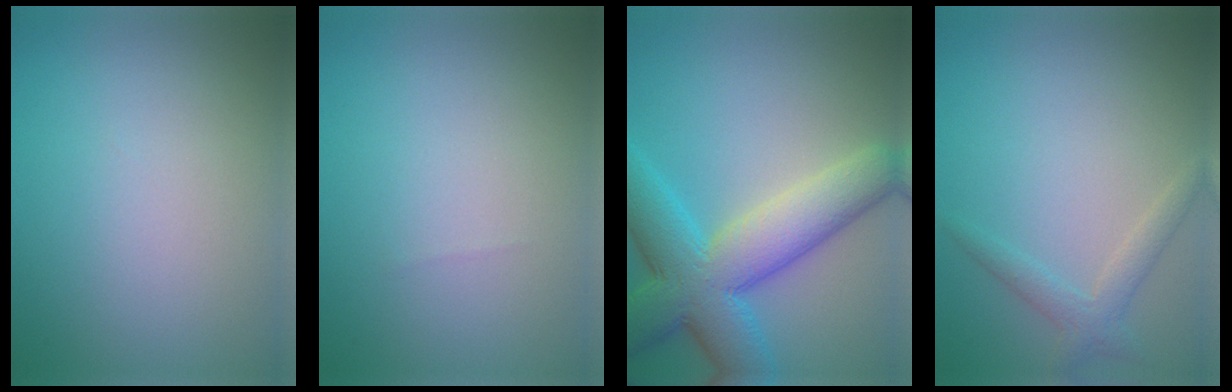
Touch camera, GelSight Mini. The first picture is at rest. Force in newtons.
{"total": 0.0}
{"total": 9.6, "press": 9.6, "slide": 0.1}
{"total": 2.0, "press": 2.0, "slide": 0.1}